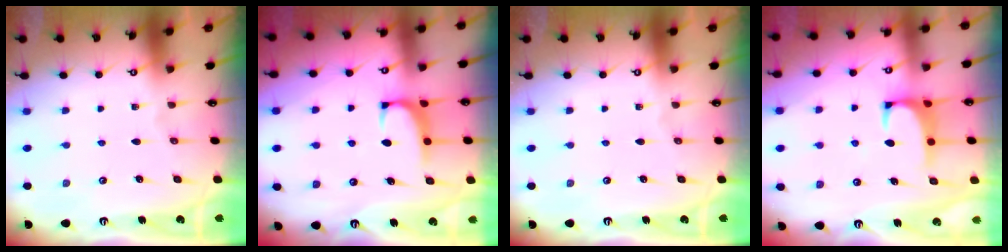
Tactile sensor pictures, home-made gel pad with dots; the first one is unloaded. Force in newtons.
{"total": 0.9, "press": 0.6, "slide": 0.6}
{"total": 0.0}
{"total": 1.3, "press": 1.1, "slide": 0.8}